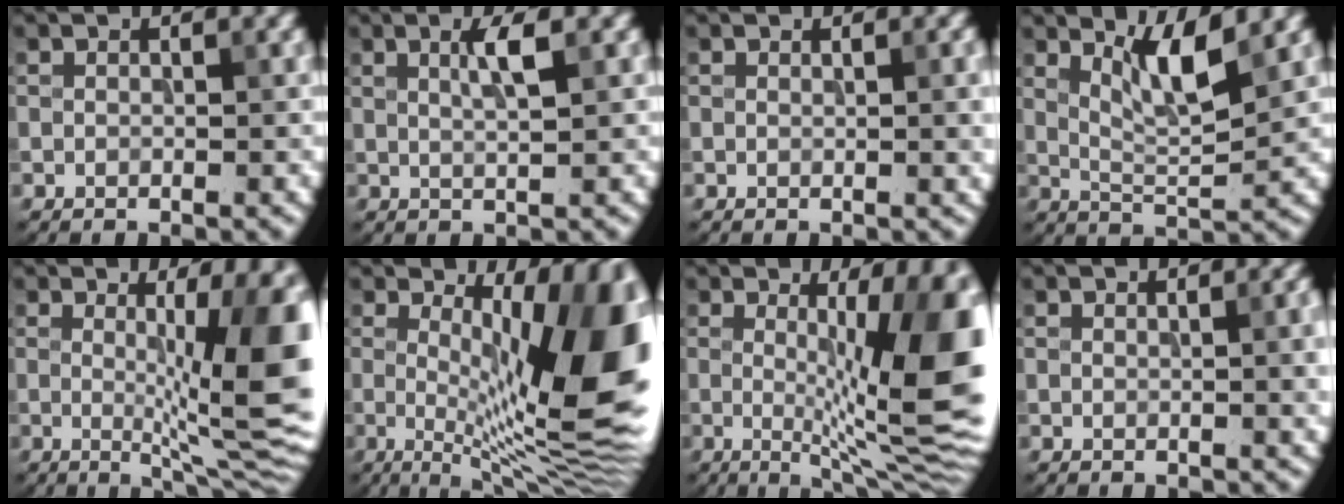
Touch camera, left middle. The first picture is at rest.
{"total": 2.2, "force": [1.0, -0.1, 2.0], "torque": [-0.040, 0.007, 0.016]}
{"total": 1.8, "force": [-0.1, 0.7, 1.7], "torque": [-0.024, -0.006, -0.003]}
{"total": 4.0, "force": [2.8, 0.4, 2.9], "torque": [-0.051, -0.005, 0.053]}
{"total": 10.8, "force": [0.2, 2.1, 10.6], "torque": [-0.145, -0.012, 0.007]}
{"total": 14.0, "force": [1.3, 4.3, 13.3], "torque": [-0.162, 0.000, 0.017]}
{"total": 12.9, "force": [0.4, 3.1, 12.6], "torque": [-0.150, -0.005, 0.008]}
{"total": 2.6, "force": [-0.2, 1.1, 2.3], "torque": [-0.030, -0.006, -0.004]}